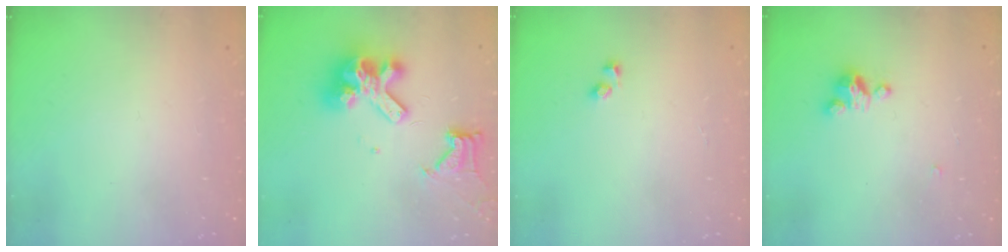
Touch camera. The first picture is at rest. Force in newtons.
{"total": 13.4, "press": 13.3, "slide": 1.6}
{"total": 2.1, "press": 1.7, "slide": 1.2}
{"total": 3.4, "press": 3.3, "slide": 0.2}